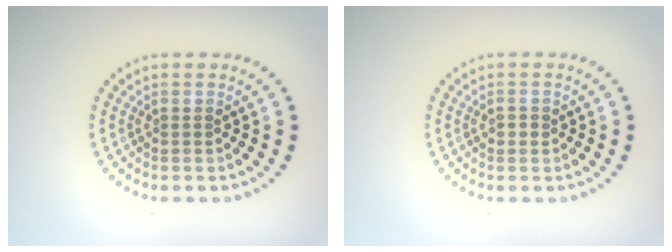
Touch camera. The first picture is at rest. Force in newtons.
{"total": 0.8, "press": 0.8, "slide": 0.1}